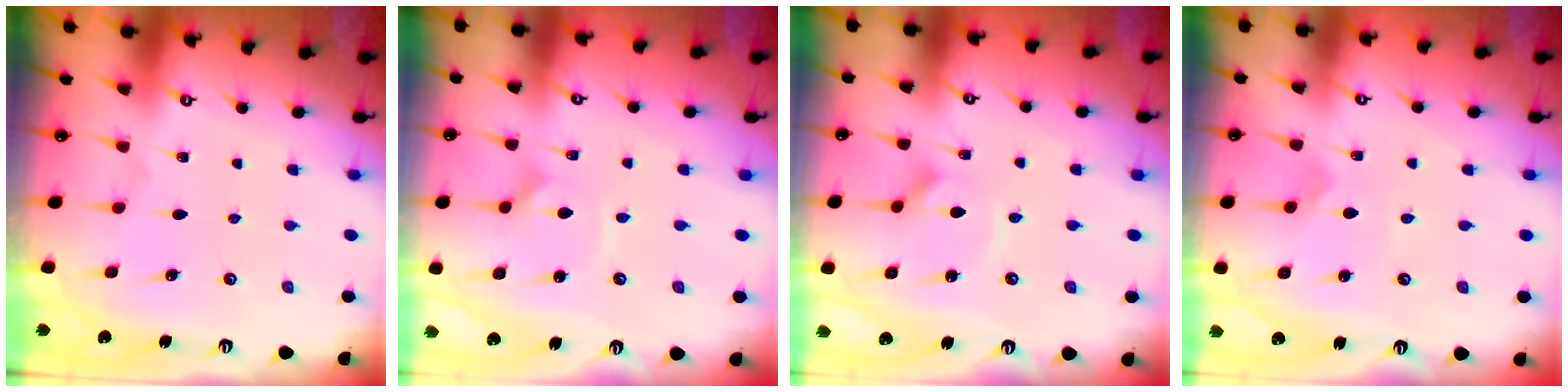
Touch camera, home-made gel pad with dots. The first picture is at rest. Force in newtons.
{"total": 2.8, "press": 2.8, "slide": 0.3}
{"total": 3.4, "press": 3.4, "slide": 0.3}
{"total": 1.4, "press": 1.4, "slide": 0.1}